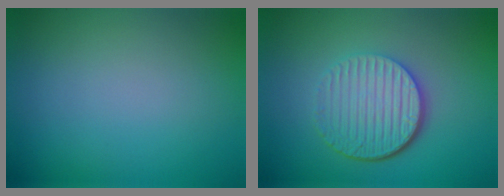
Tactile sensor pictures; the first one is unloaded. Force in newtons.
{"total": 6.0, "press": 4.2, "slide": 4.3}